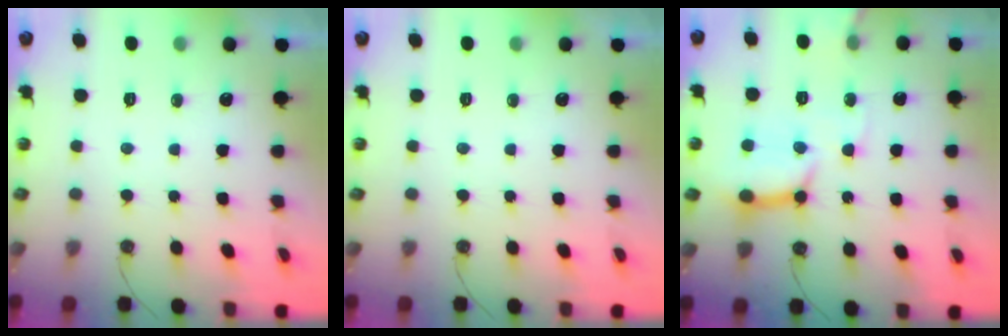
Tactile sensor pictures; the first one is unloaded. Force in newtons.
{"total": 0.0}
{"total": 13.6, "press": 13.5, "slide": 1.8}